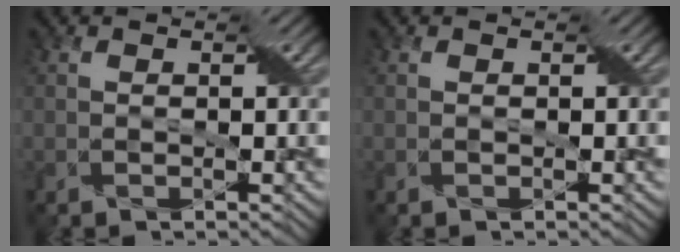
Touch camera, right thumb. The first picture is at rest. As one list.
[{"total": 0.0}]